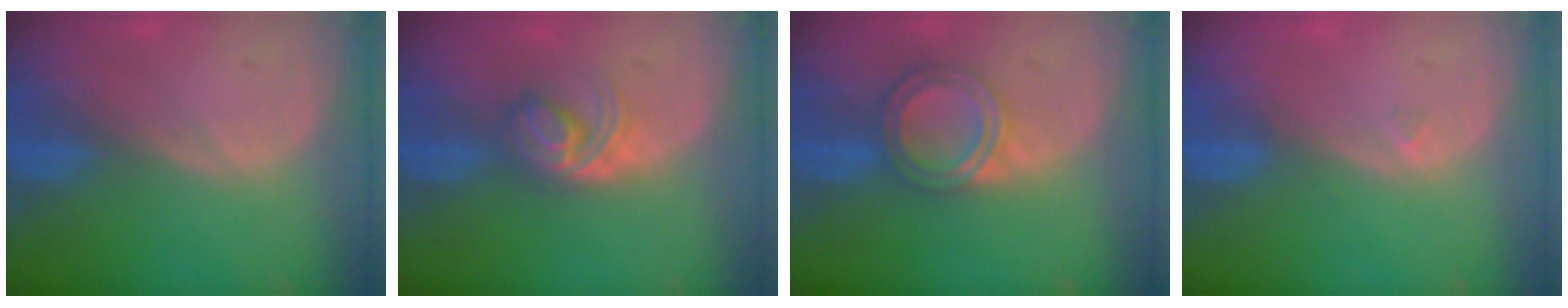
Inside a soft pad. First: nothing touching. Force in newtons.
{"total": 5.9, "press": 5.1, "slide": 3.0}
{"total": 5.9, "press": 5.4, "slide": 2.5}
{"total": 0.5, "press": 0.5, "slide": 0.2}